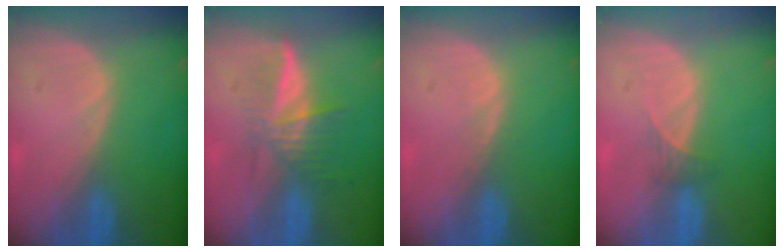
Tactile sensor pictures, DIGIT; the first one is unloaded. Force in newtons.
{"total": 5.9, "press": 5.4, "slide": 2.4}
{"total": 0.5, "press": 0.5, "slide": 0.1}
{"total": 1.6, "press": 1.3, "slide": 0.9}